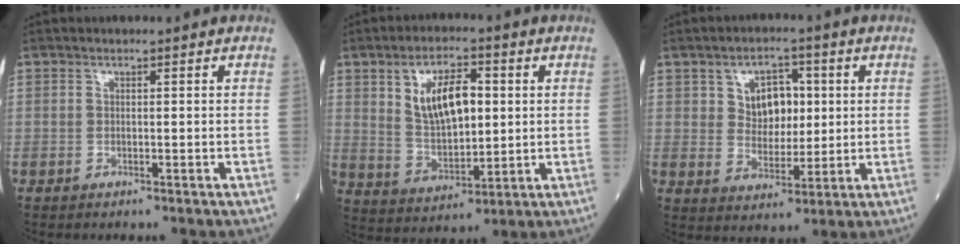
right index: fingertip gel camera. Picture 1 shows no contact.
{"total": 10.0, "force": [2.6, 4.4, 8.6], "torque": [-0.162, 0.008, 0.055]}
{"total": 6.9, "force": [2.0, 4.4, 4.8], "torque": [-0.074, 0.012, 0.040]}